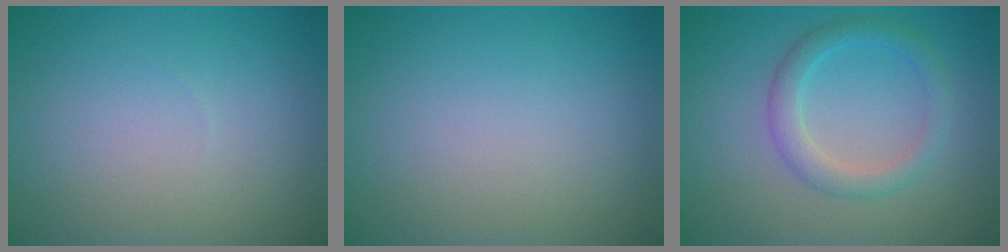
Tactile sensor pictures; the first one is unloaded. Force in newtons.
{"total": 0.0}
{"total": 2.7, "press": 2.7, "slide": 0.1}